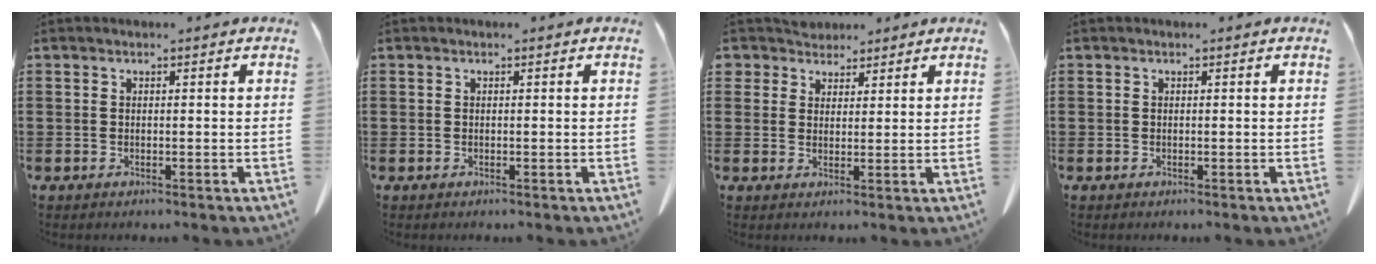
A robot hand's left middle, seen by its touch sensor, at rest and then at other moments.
{"total": 0.0}
{"total": 3.8, "force": [3.2, 2.1, 0.2], "torque": [-0.020, 0.000, 0.060]}
{"total": 0.0}